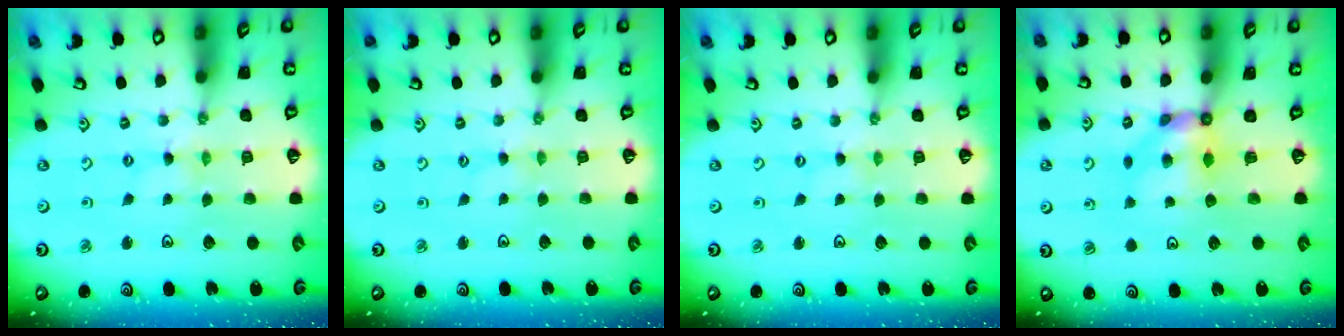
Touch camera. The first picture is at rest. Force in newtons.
{"total": 0.0}
{"total": 0.0}
{"total": 6.5, "press": 6.5, "slide": 0.5}